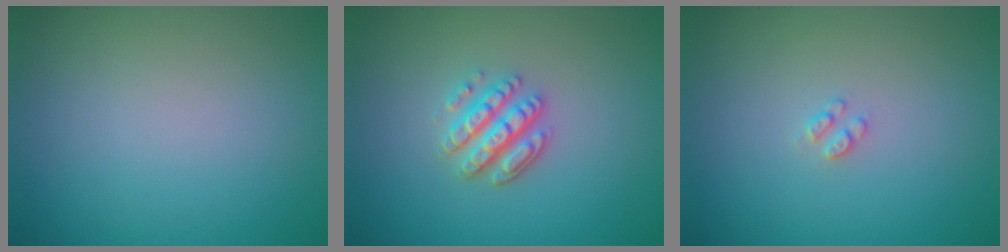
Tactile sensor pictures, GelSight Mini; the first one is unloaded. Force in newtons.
{"total": 3.5, "press": 3.1, "slide": 1.7}
{"total": 1.0, "press": 0.9, "slide": 0.2}